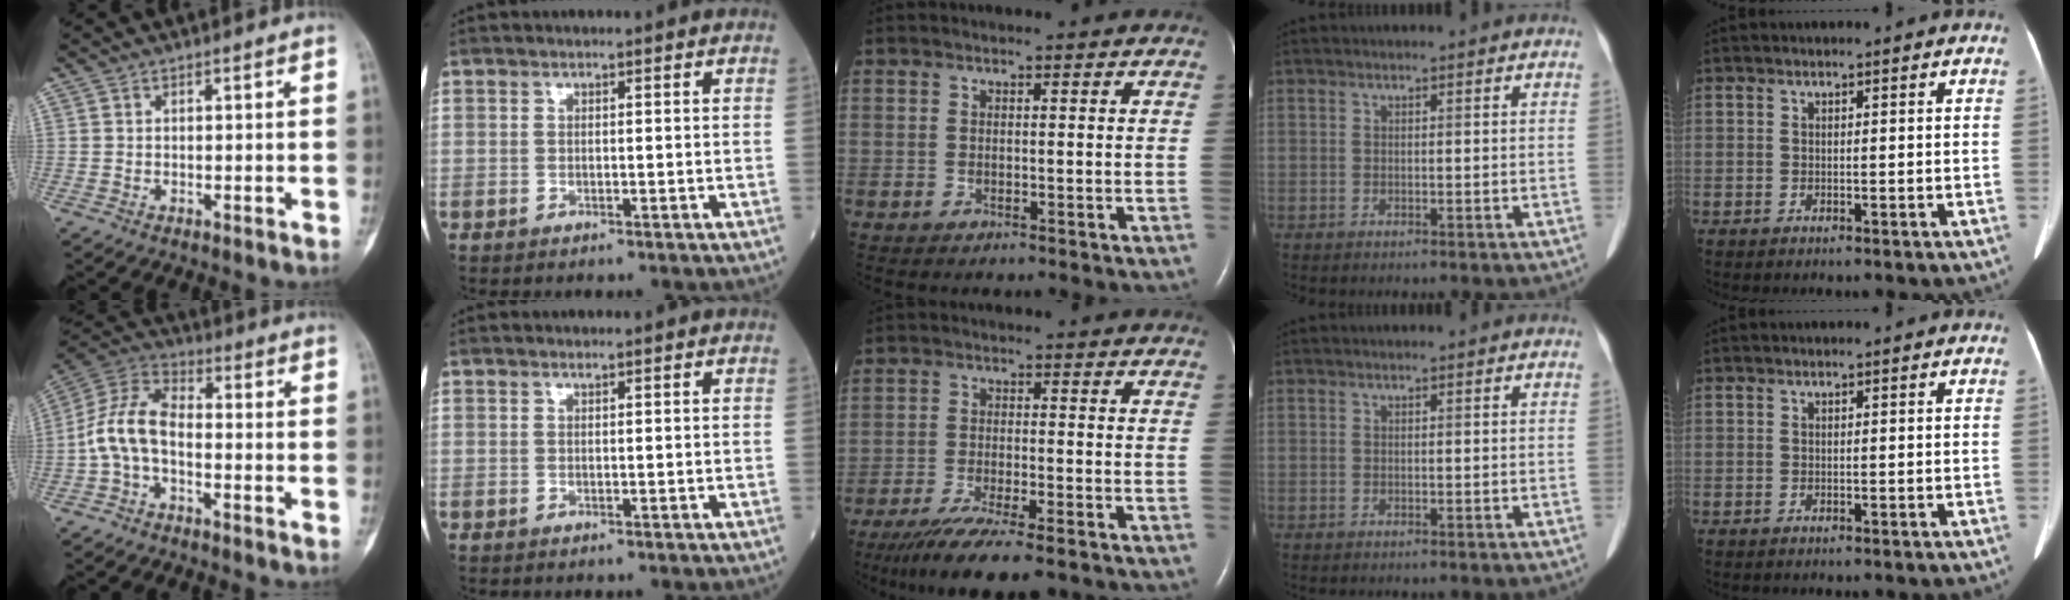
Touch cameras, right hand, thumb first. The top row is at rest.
{"thumb": {"total": 9.5, "force": [-2.2, 5.2, 7.6], "torque": [-0.152, 0.036, -0.057]}, "middle": {"total": 11.6, "force": [-9.0, 1.3, 7.3], "torque": [-0.120, -0.029, -0.141]}}